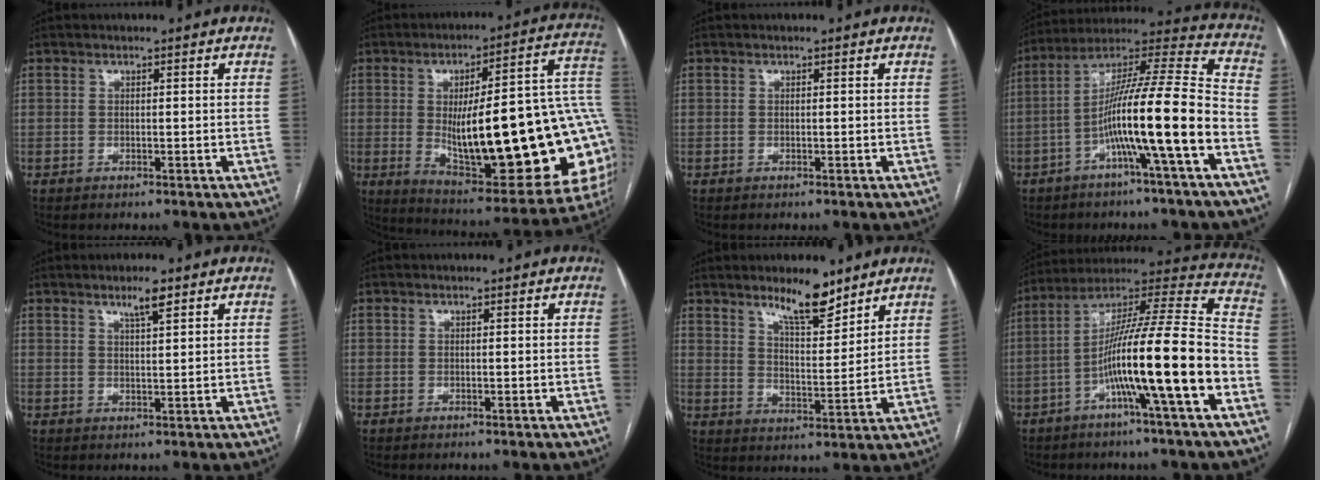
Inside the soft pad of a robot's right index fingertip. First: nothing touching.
{"total": 32.3, "force": [-2.1, 7.2, 31.4], "torque": [-0.358, 0.014, -0.018]}
{"total": 0.0}
{"total": 16.4, "force": [-5.7, -0.6, 15.4], "torque": [-0.266, 0.019, -0.104]}
{"total": 3.2, "force": [2.2, 0.3, 2.3], "torque": [-0.043, -0.001, 0.037]}
{"total": 0.0}
{"total": 8.4, "force": [6.6, 1.9, 4.9], "torque": [-0.085, -0.009, 0.115]}
{"total": 19.1, "force": [-6.7, -0.3, 17.9], "torque": [-0.304, 0.009, -0.120]}